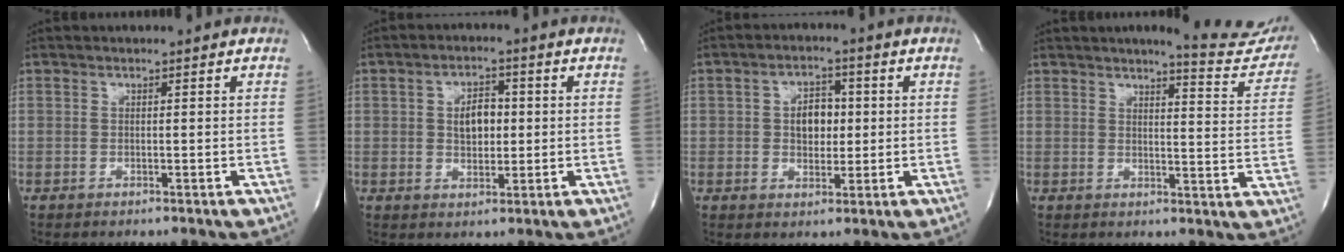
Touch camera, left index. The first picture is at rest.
{"total": 5.0, "force": [0.5, 3.0, 4.0], "torque": [-0.071, 0.007, 0.011]}
{"total": 5.2, "force": [0.5, 3.4, 3.9], "torque": [-0.065, 0.010, 0.010]}
{"total": 12.5, "force": [11.6, 1.4, 4.4], "torque": [-0.041, -0.053, 0.116]}